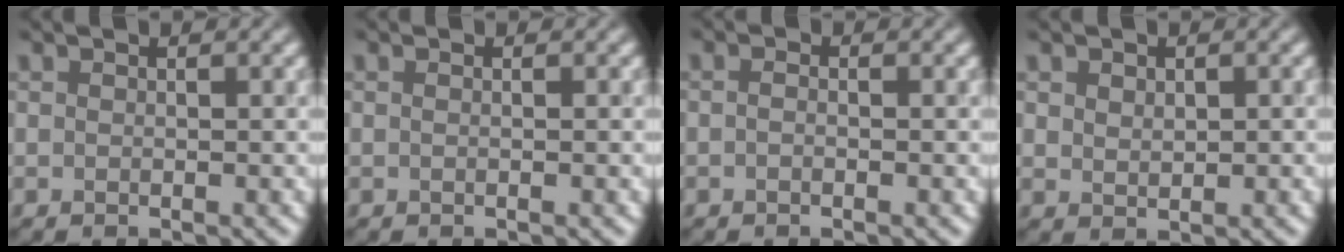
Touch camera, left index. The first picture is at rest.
{"total": 0.6, "force": [0.1, 0.4, 0.5], "torque": [0.002, -0.009, -0.012]}
{"total": 0.6, "force": [-0.6, 0.0, 0.0], "torque": [0.000, -0.008, -0.009]}
{"total": 0.9, "force": [0.4, 0.7, 0.3], "torque": [-0.006, -0.002, 0.019]}